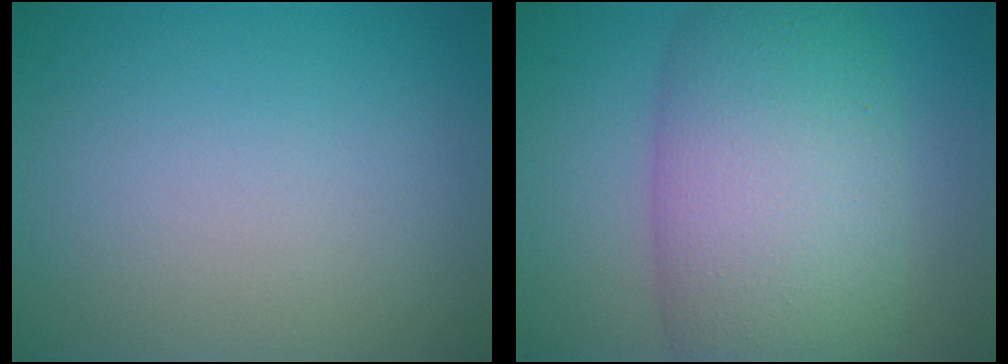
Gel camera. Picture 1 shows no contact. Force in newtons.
{"total": 11.3, "press": 11.3, "slide": 0.3}